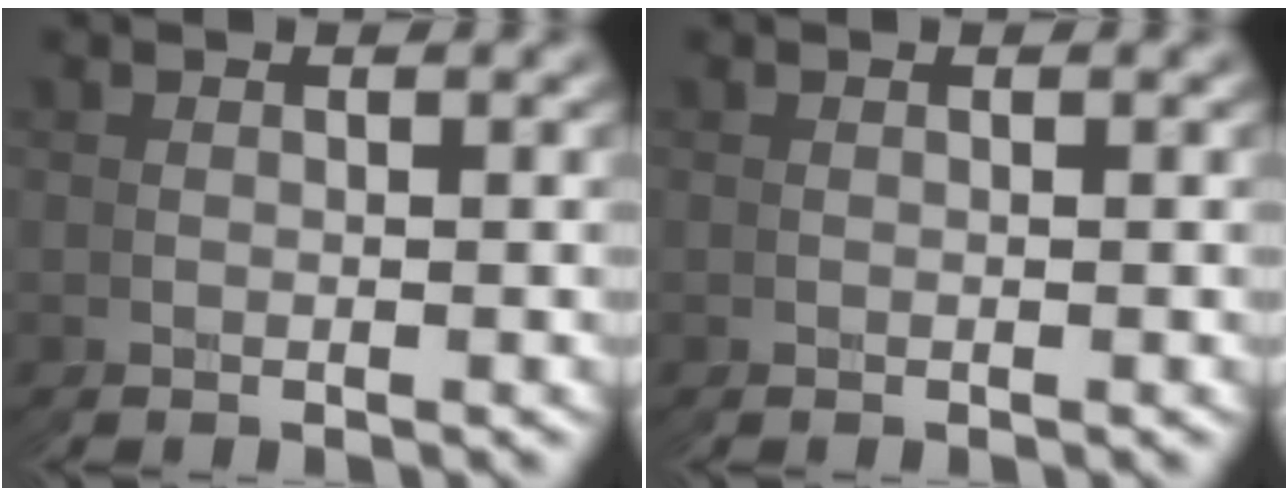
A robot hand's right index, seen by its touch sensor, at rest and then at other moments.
{"total": 0.0}